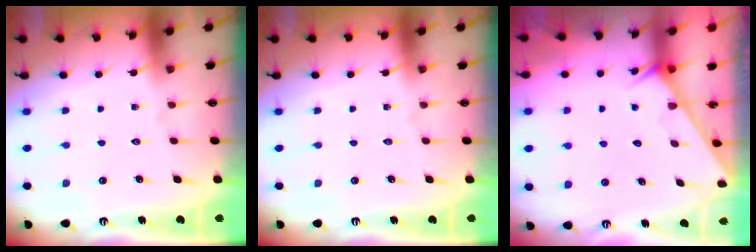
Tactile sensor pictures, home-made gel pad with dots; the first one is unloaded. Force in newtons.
{"total": 0.0}
{"total": 1.5, "press": 1.5, "slide": 0.1}